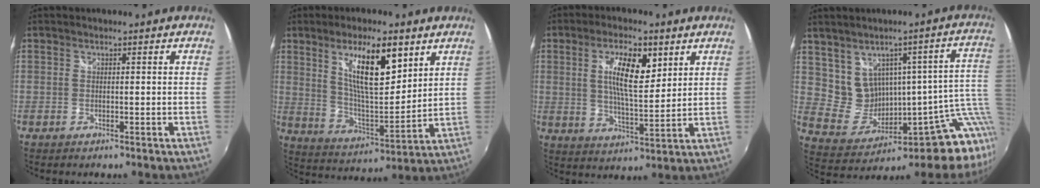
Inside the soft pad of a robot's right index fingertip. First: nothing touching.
{"total": 14.4, "force": [7.1, 4.3, 11.7], "torque": [-0.196, 0.003, 0.136]}
{"total": 10.1, "force": [3.9, 3.3, 8.7], "torque": [-0.157, 0.008, 0.070]}
{"total": 17.3, "force": [0.2, 10.2, 13.9], "torque": [-0.171, -0.005, 0.047]}